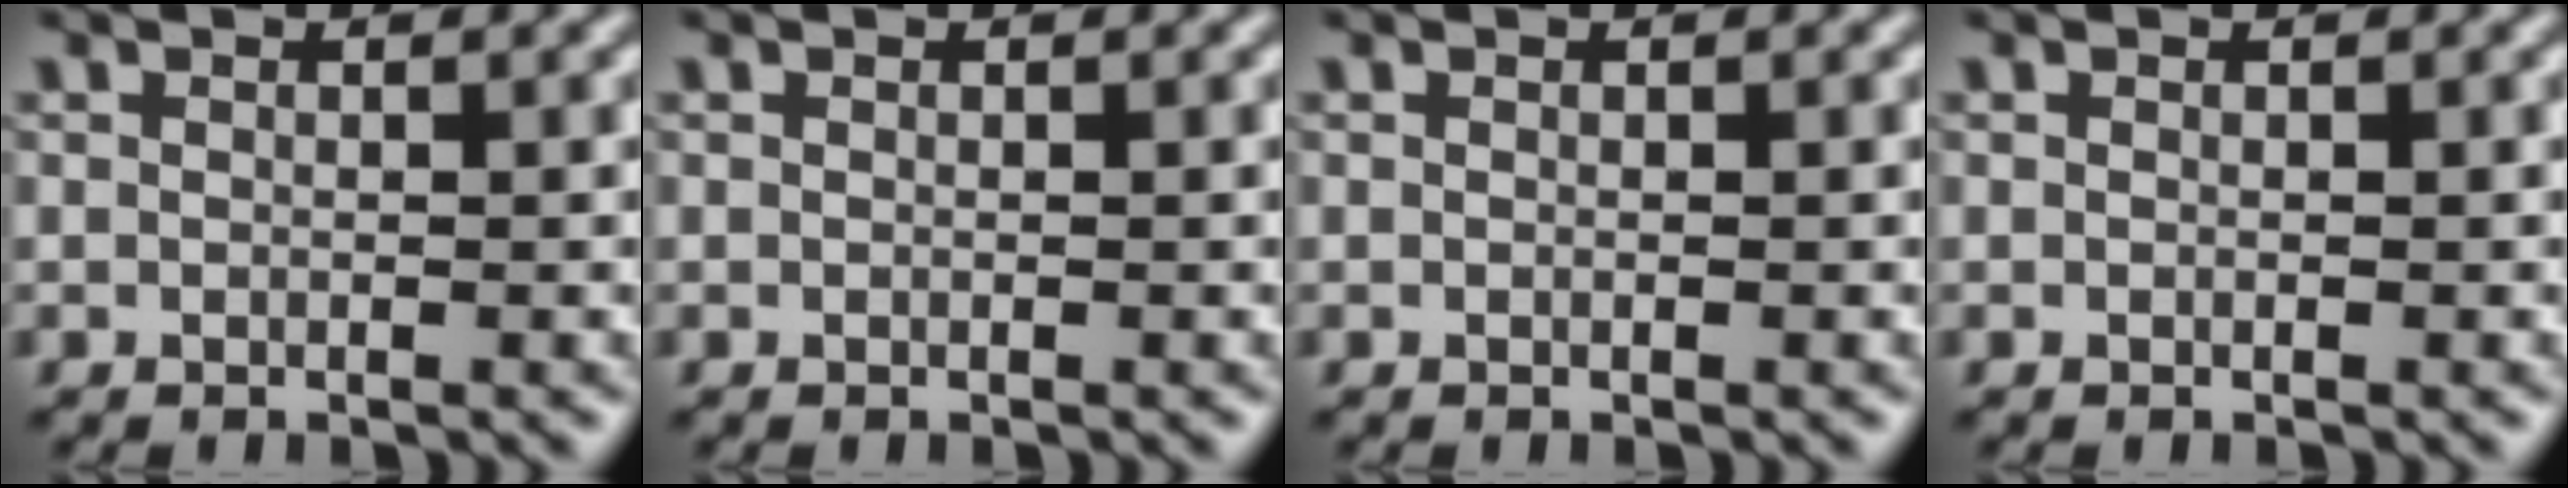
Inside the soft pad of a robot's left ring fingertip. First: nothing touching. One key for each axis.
{"total": 0.0}
{"total": 0.0}
{"total": 0.0}